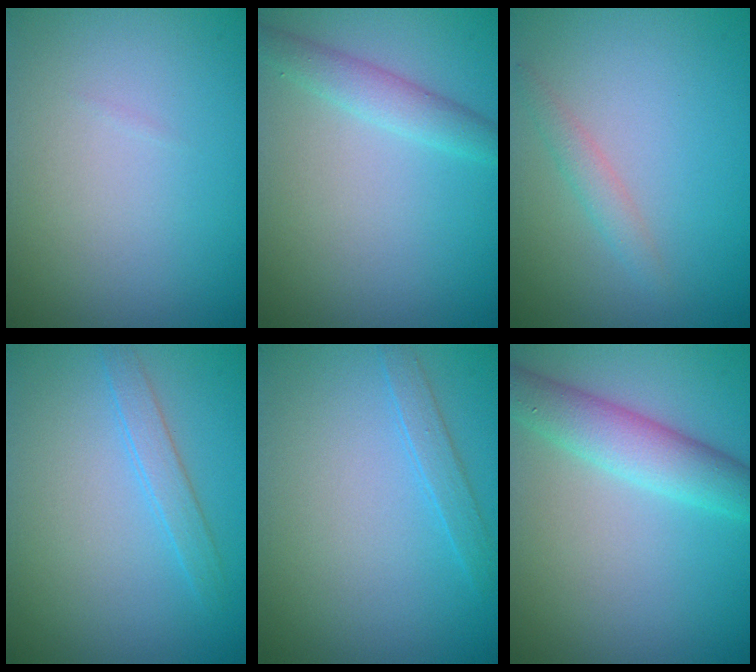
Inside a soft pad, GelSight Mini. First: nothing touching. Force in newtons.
{"total": 2.2, "press": 2.2, "slide": 0.0}
{"total": 1.3, "press": 1.3, "slide": 0.1}
{"total": 1.7, "press": 1.7, "slide": 0.1}
{"total": 1.3, "press": 1.3, "slide": 0.1}
{"total": 4.3, "press": 4.3, "slide": 0.2}